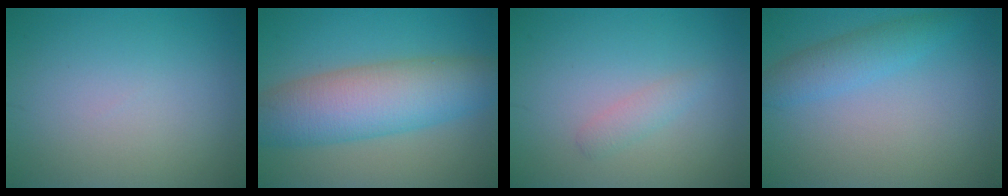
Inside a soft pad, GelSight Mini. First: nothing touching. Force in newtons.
{"total": 8.7, "press": 8.7, "slide": 0.3}
{"total": 1.3, "press": 1.3, "slide": 0.1}
{"total": 2.7, "press": 2.7, "slide": 0.1}